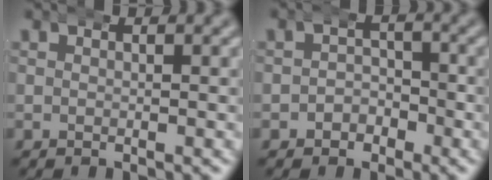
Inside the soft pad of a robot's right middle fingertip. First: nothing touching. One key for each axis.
{"total": 2.5, "fx": -1.2, "fy": 2.1, "fz": 0.6, "tx": -0.005, "ty": -0.003, "tz": -0.025}